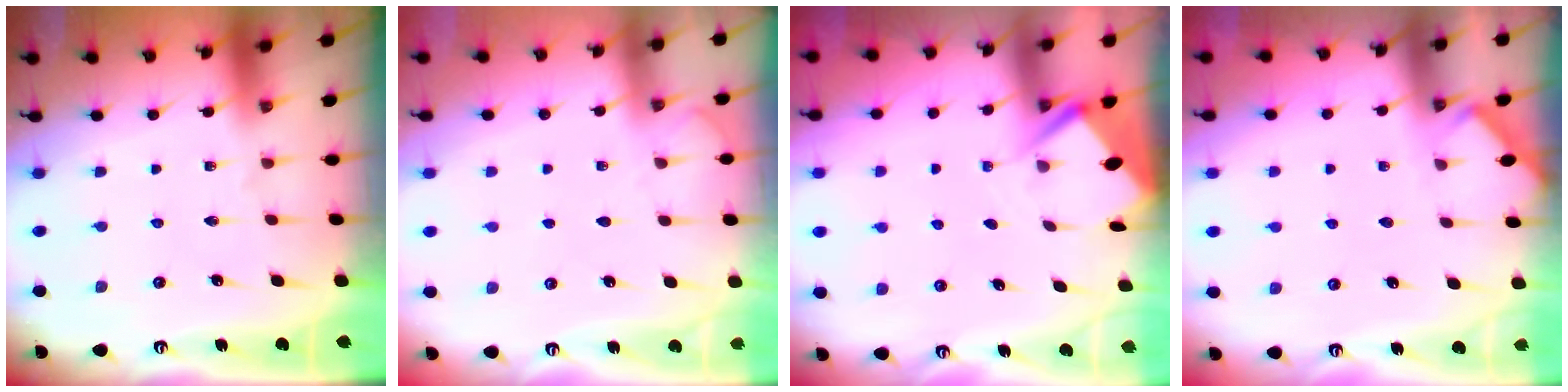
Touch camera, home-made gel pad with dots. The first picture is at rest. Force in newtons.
{"total": 2.3, "press": 2.3, "slide": 0.3}
{"total": 2.8, "press": 2.8, "slide": 0.4}
{"total": 2.3, "press": 2.3, "slide": 0.3}